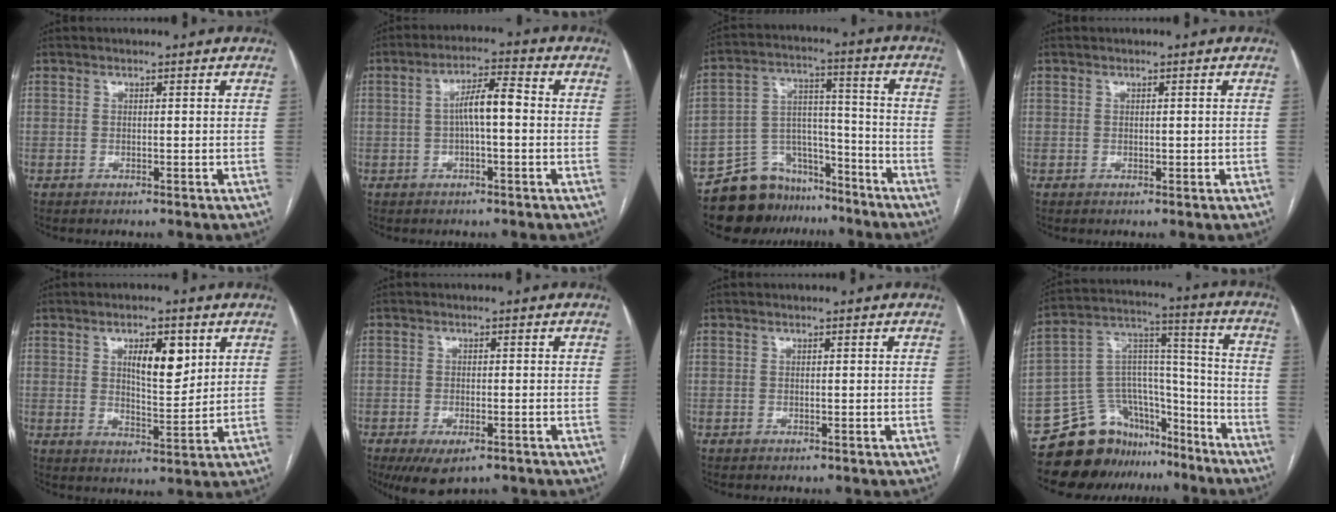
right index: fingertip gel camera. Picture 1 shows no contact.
{"total": 5.9, "force": [-0.1, 1.1, 5.8], "torque": [-0.104, 0.020, -0.003]}
{"total": 11.7, "force": [-10.0, 6.0, 1.6], "torque": [-0.025, 0.059, -0.169]}
{"total": 0.6, "force": [0.0, 0.6, 0.3], "torque": [-0.003, 0.002, 0.001]}
{"total": 7.5, "force": [3.0, 2.5, 6.4], "torque": [-0.102, -0.001, 0.052]}
{"total": 5.7, "force": [-3.6, 2.3, 3.8], "torque": [-0.061, -0.009, -0.052]}
{"total": 0.0}
{"total": 14.9, "force": [-12.2, 8.1, 2.9], "torque": [-0.041, 0.088, -0.202]}